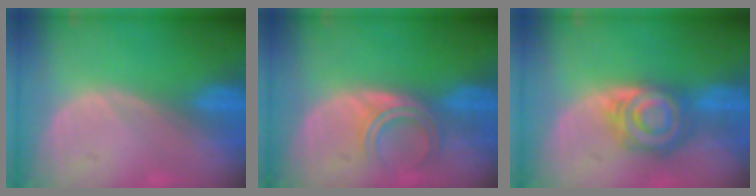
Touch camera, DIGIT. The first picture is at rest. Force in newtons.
{"total": 4.7, "press": 4.0, "slide": 2.4}
{"total": 8.0, "press": 7.1, "slide": 3.8}